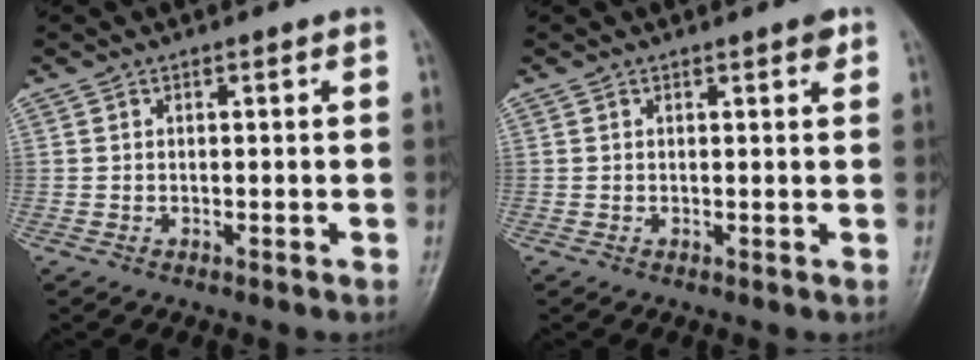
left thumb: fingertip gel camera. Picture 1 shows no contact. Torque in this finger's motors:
{"motor_torque": [0.40, 0.26, 0.20, -0.23, 0.00]}